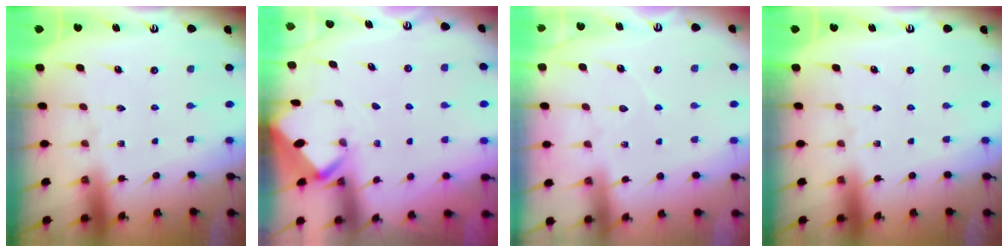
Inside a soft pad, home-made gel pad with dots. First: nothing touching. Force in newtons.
{"total": 2.1, "press": 2.1, "slide": 0.2}
{"total": 2.7, "press": 2.7, "slide": 0.3}
{"total": 0.0}